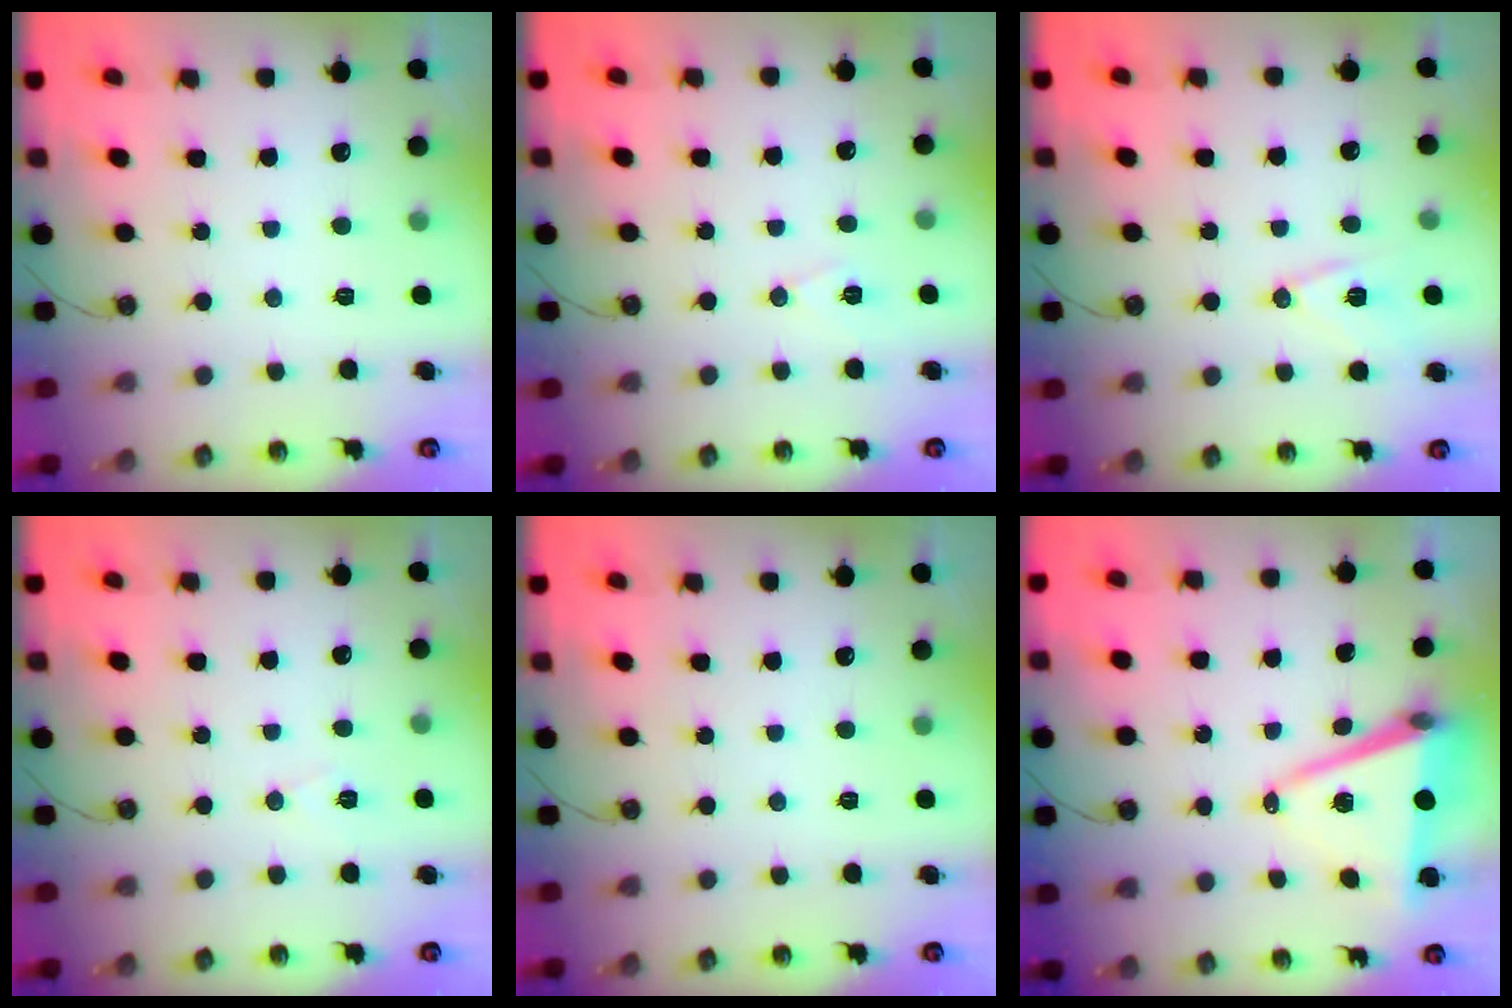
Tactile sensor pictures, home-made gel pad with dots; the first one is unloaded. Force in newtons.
{"total": 6.7, "press": 4.9, "slide": 4.6}
{"total": 9.8, "press": 9.3, "slide": 3.0}
{"total": 6.2, "press": 4.1, "slide": 4.6}
{"total": 0.0}
{"total": 11.2, "press": 10.4, "slide": 4.0}